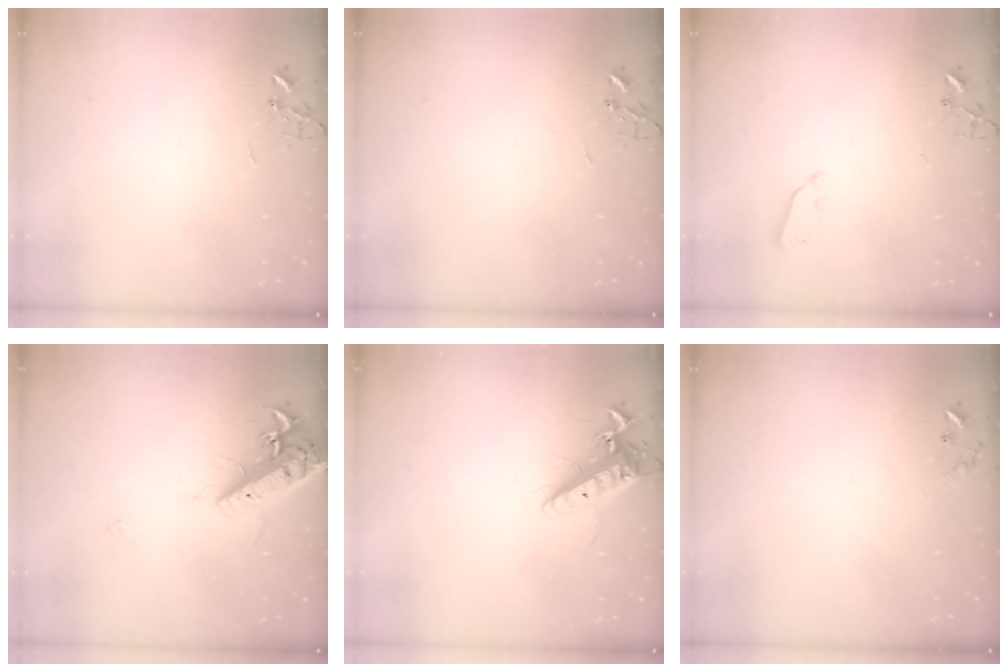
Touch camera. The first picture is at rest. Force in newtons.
{"total": 0.0}
{"total": 3.2, "press": 3.2, "slide": 0.5}
{"total": 17.1, "press": 16.8, "slide": 3.3}
{"total": 15.4, "press": 15.1, "slide": 2.8}
{"total": 6.6, "press": 6.6, "slide": 0.5}